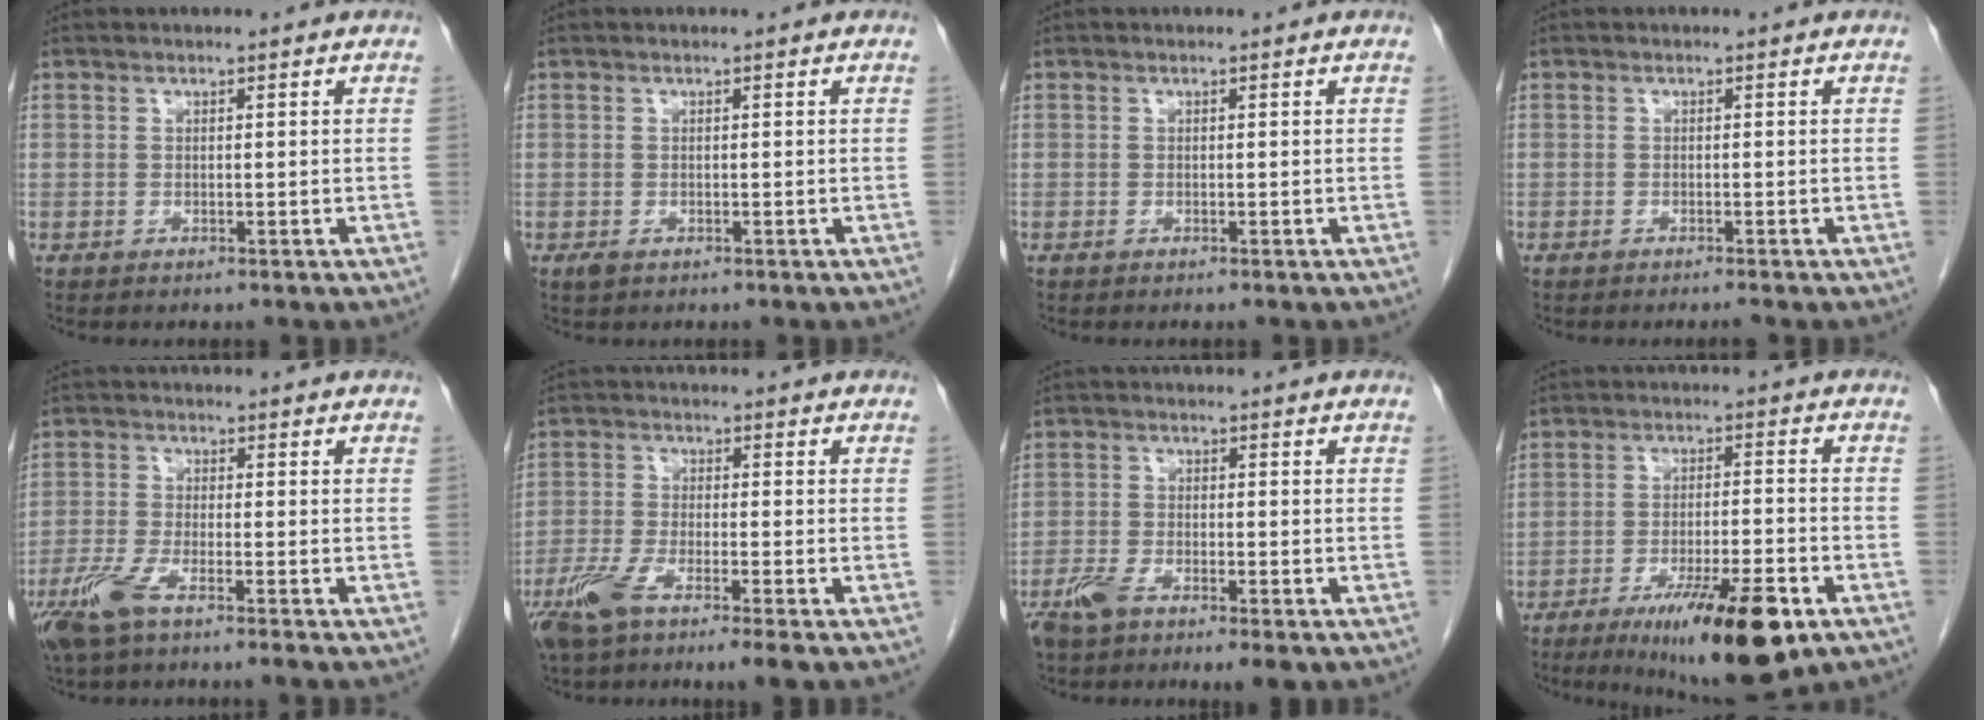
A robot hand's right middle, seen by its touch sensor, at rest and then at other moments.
{"total": 1.0, "force": [-0.5, 0.6, 0.7], "torque": [-0.014, -0.001, -0.003]}
{"total": 0.0}
{"total": 0.9, "force": [-0.8, 0.0, 0.4], "torque": [-0.011, -0.002, -0.014]}
{"total": 6.1, "force": [-4.0, 0.6, 4.5], "torque": [-0.102, -0.015, -0.082]}
{"total": 7.8, "force": [-4.9, 0.7, 6.0], "torque": [-0.123, -0.012, -0.092]}
{"total": 6.7, "force": [-4.5, 1.7, 4.8], "torque": [-0.087, -0.011, -0.078]}
{"total": 14.5, "force": [-8.1, 2.3, 11.8], "torque": [-0.161, -0.020, -0.121]}